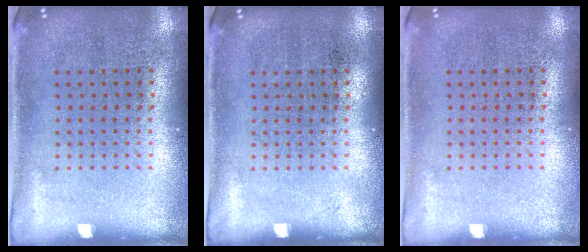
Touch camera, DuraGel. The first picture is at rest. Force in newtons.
{"total": 0.0}
{"total": 0.0}